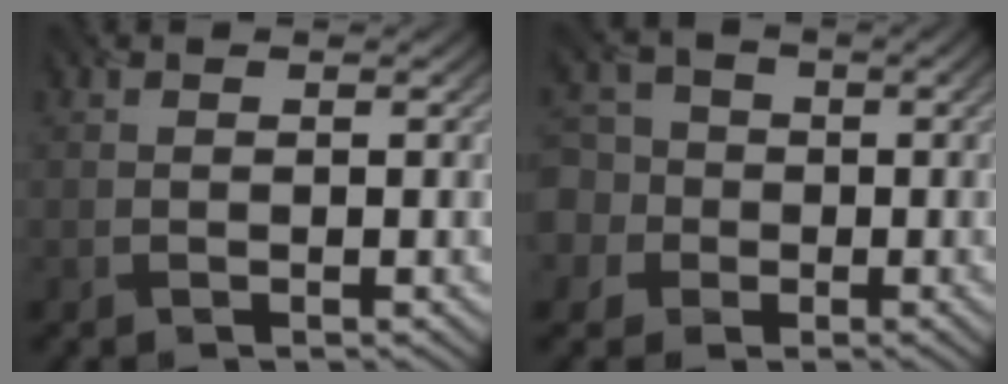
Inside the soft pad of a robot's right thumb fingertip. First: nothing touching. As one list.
[{"total": 7.4, "force": [-0.8, 7.1, 2.1], "torque": [-0.080, 0.003, -0.044]}]